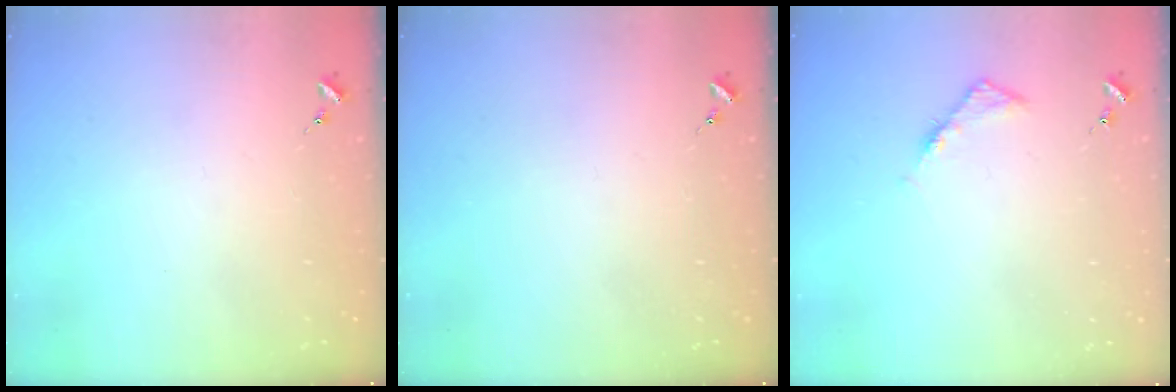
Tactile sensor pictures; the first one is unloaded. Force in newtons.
{"total": 0.0}
{"total": 4.1, "press": 4.0, "slide": 0.5}